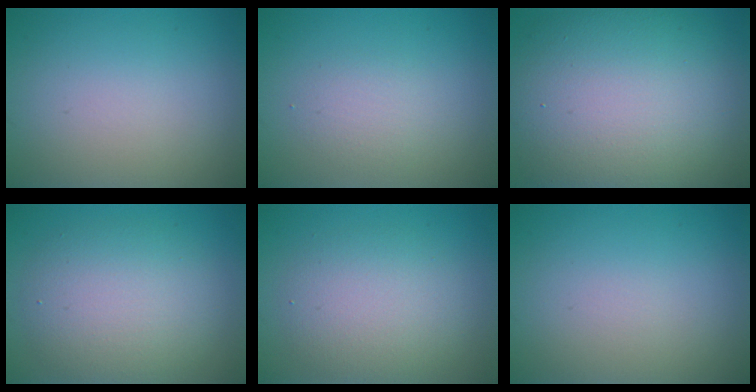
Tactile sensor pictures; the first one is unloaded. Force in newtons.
{"total": 1.6, "press": 1.6, "slide": 0.1}
{"total": 14.7, "press": 14.7, "slide": 0.9}
{"total": 5.8, "press": 5.8, "slide": 0.2}
{"total": 4.6, "press": 4.6, "slide": 0.1}
{"total": 0.0}